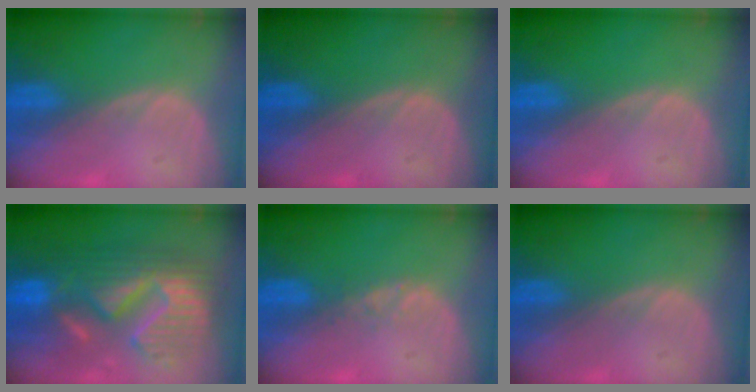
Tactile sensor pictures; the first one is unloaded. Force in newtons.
{"total": 0.0}
{"total": 0.0}
{"total": 13.1, "press": 13.0, "slide": 1.2}
{"total": 1.0, "press": 1.0, "slide": 0.2}
{"total": 0.0}